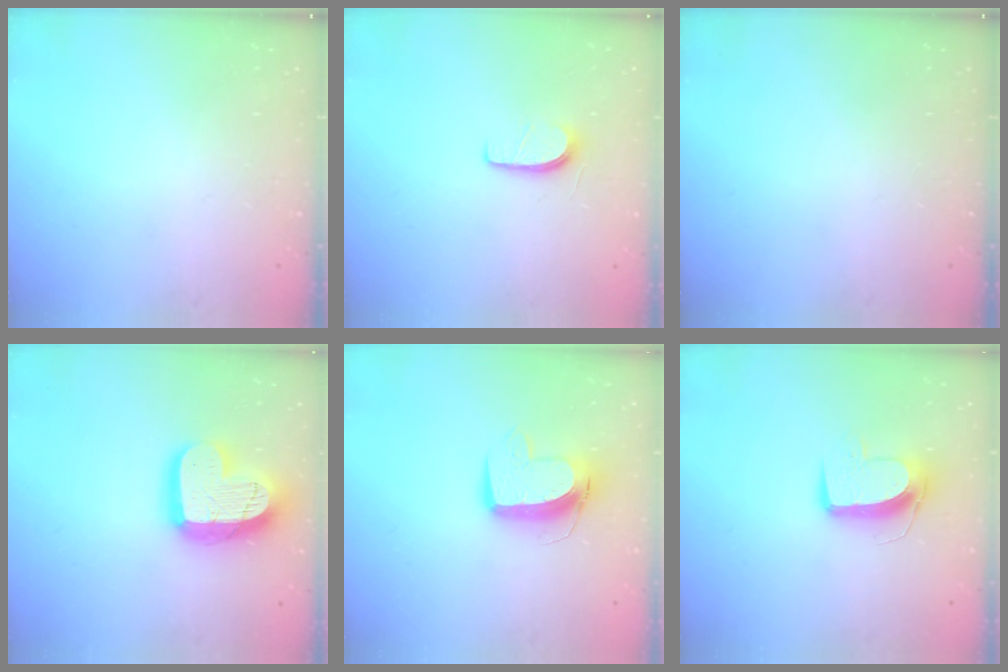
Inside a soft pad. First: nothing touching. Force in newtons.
{"total": 5.6, "press": 5.6, "slide": 0.7}
{"total": 0.0}
{"total": 18.9, "press": 18.8, "slide": 1.5}
{"total": 11.1, "press": 11.0, "slide": 1.0}
{"total": 9.8, "press": 9.8, "slide": 1.0}